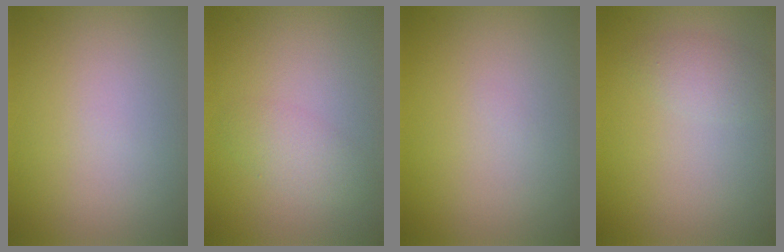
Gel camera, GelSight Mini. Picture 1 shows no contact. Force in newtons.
{"total": 2.0, "press": 2.0, "slide": 0.1}
{"total": 0.0}
{"total": 1.9, "press": 1.9, "slide": 0.1}